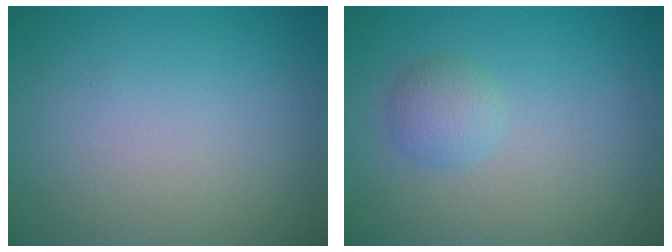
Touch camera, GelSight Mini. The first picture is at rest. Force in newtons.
{"total": 1.9, "press": 1.9, "slide": 0.1}